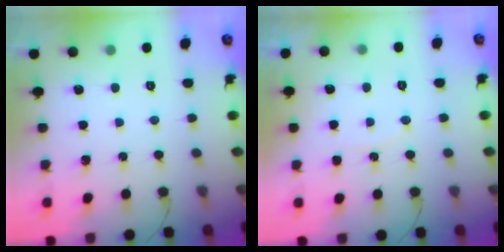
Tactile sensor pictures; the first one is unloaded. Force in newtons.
{"total": 4.5, "press": 4.5, "slide": 0.5}